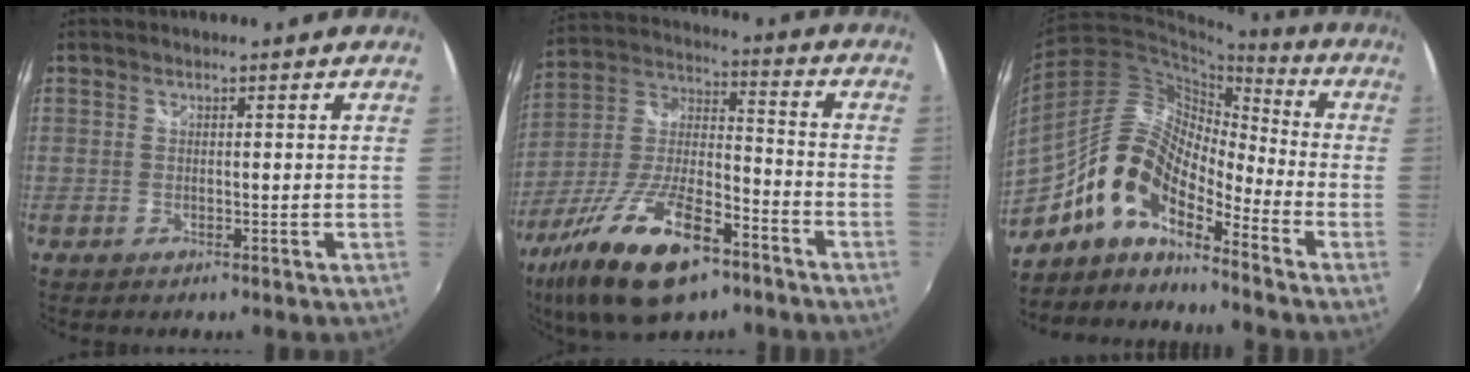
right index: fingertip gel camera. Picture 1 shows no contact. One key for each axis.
{"total": 21.3, "fx": -12.6, "fy": 8.0, "fz": 15.3, "tx": -0.312, "ty": -0.029, "tz": -0.225}
{"total": 13.2, "fx": -8.0, "fy": 5.1, "fz": 9.1, "tx": -0.170, "ty": 0.021, "tz": -0.167}